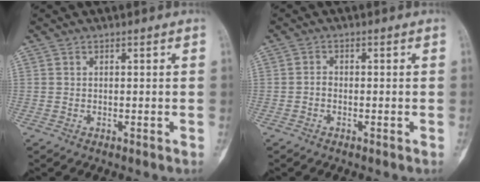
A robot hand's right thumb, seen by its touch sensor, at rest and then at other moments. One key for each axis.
{"total": 1.1, "fx": -0.4, "fy": 0.8, "fz": 0.7, "tx": -0.003, "ty": 0.004, "tz": -0.011}